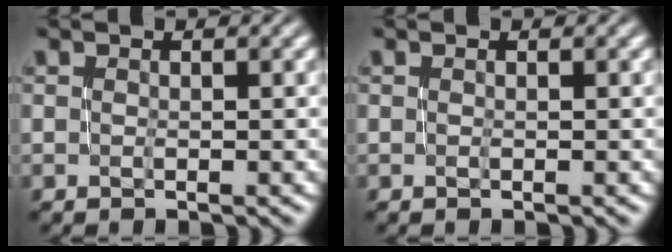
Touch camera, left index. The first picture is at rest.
{"total": 0.0}